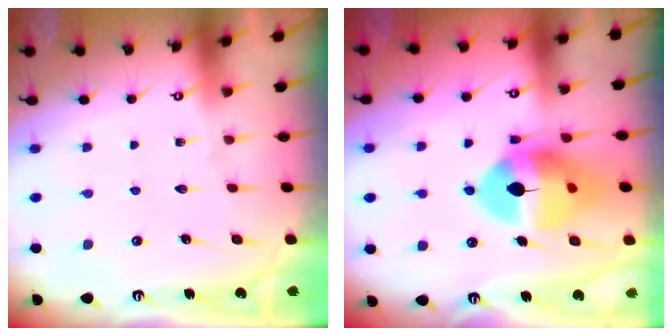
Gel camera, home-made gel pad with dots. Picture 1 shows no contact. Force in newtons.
{"total": 15.7, "press": 15.6, "slide": 2.0}